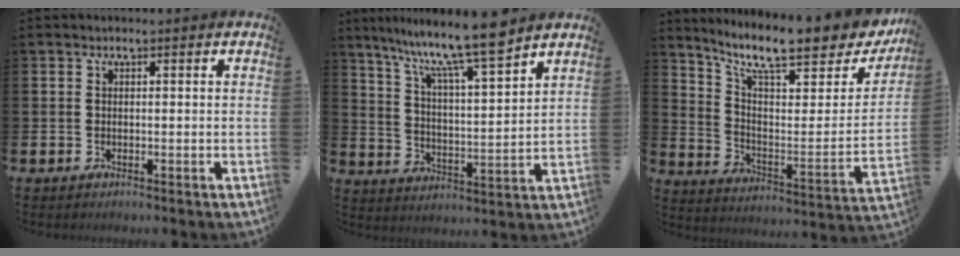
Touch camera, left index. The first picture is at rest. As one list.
[{"total": 11.2, "force": [9.6, 1.1, 5.8], "torque": [-0.123, -0.058, 0.162]}, {"total": 10.7, "force": [8.9, 2.2, 5.4], "torque": [-0.116, -0.074, 0.146]}]